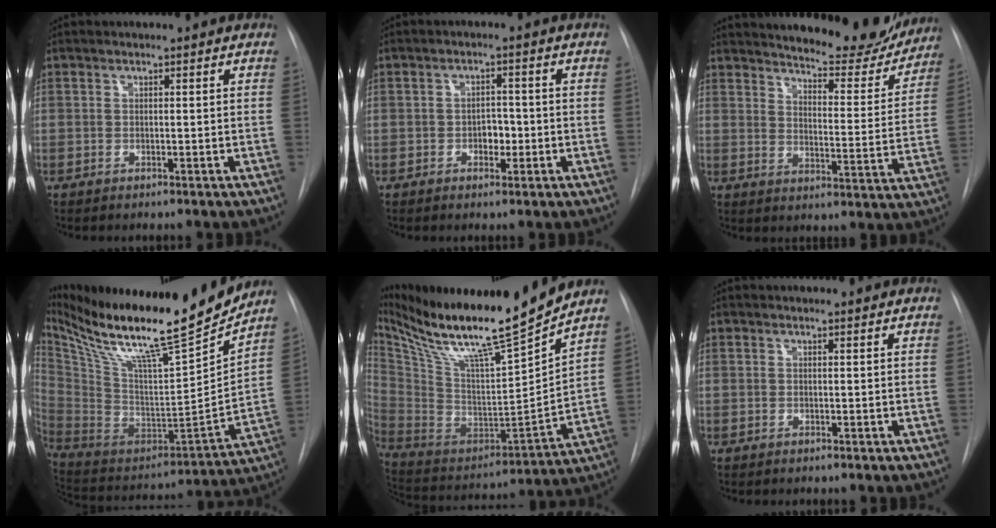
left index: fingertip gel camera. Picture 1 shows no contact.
{"total": 2.7, "force": [-0.8, 1.8, 1.8], "torque": [-0.020, 0.007, -0.010]}
{"total": 18.5, "force": [17.2, 3.6, 5.9], "torque": [-0.074, -0.047, 0.216]}
{"total": 27.1, "force": [22.7, 1.6, 14.6], "torque": [-0.267, -0.049, 0.374]}
{"total": 23.4, "force": [19.7, 0.1, 12.5], "torque": [-0.233, -0.044, 0.340]}
{"total": 1.4, "force": [1.3, 0.3, 0.2], "torque": [-0.010, 0.010, 0.017]}